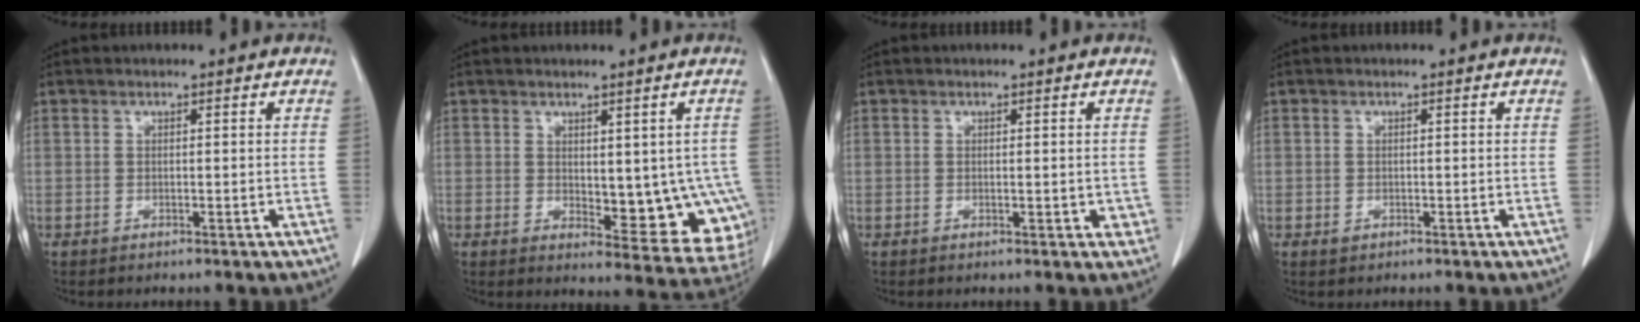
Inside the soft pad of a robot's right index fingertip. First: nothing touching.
{"total": 11.9, "force": [-1.0, 5.8, 10.4], "torque": [-0.095, -0.005, 0.003]}
{"total": 1.9, "force": [0.0, 1.0, 1.6], "torque": [-0.017, -0.002, 0.004]}
{"total": 1.0, "force": [-0.3, 1.0, 0.2], "torque": [0.000, 0.003, -0.003]}